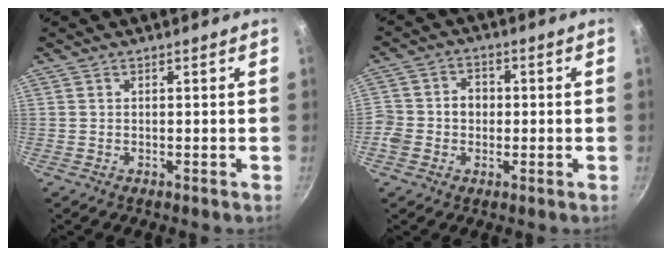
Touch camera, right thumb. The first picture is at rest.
{"total": 6.6, "force": [-0.9, 5.8, 3.1], "torque": [-0.034, 0.017, -0.031]}